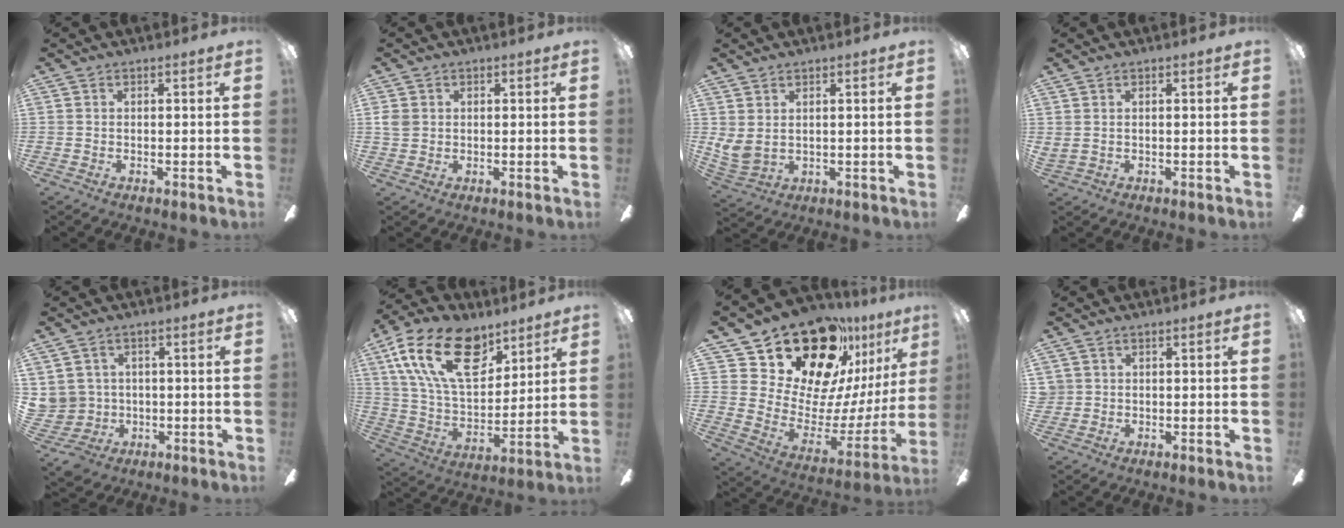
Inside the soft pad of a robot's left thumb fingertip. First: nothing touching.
{"total": 3.2, "force": [0.8, 2.8, 1.2], "torque": [-0.026, 0.005, 0.018]}
{"total": 4.5, "force": [2.4, 2.9, 2.4], "torque": [-0.064, -0.013, 0.049]}
{"total": 0.9, "force": [0.7, 0.4, 0.3], "torque": [-0.009, 0.000, 0.013]}
{"total": 6.1, "force": [1.2, 6.0, 0.0], "torque": [-0.035, -0.007, 0.032]}
{"total": 23.0, "force": [11.4, 13.0, 15.1], "torque": [-0.279, -0.047, 0.201]}
{"total": 24.3, "force": [19.7, 10.5, 9.6], "torque": [-0.152, -0.152, 0.363]}
{"total": 1.5, "force": [0.6, 1.4, 0.0], "torque": [-0.003, 0.002, 0.011]}